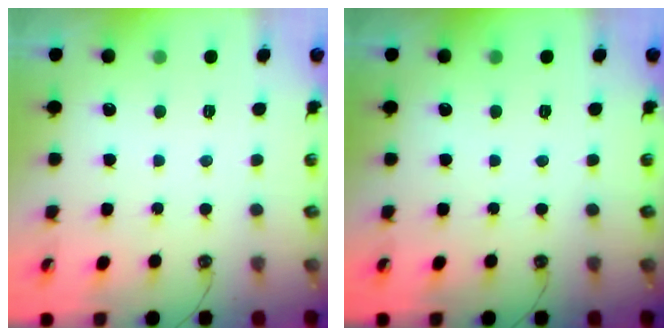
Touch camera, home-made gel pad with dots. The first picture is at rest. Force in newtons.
{"total": 0.0}